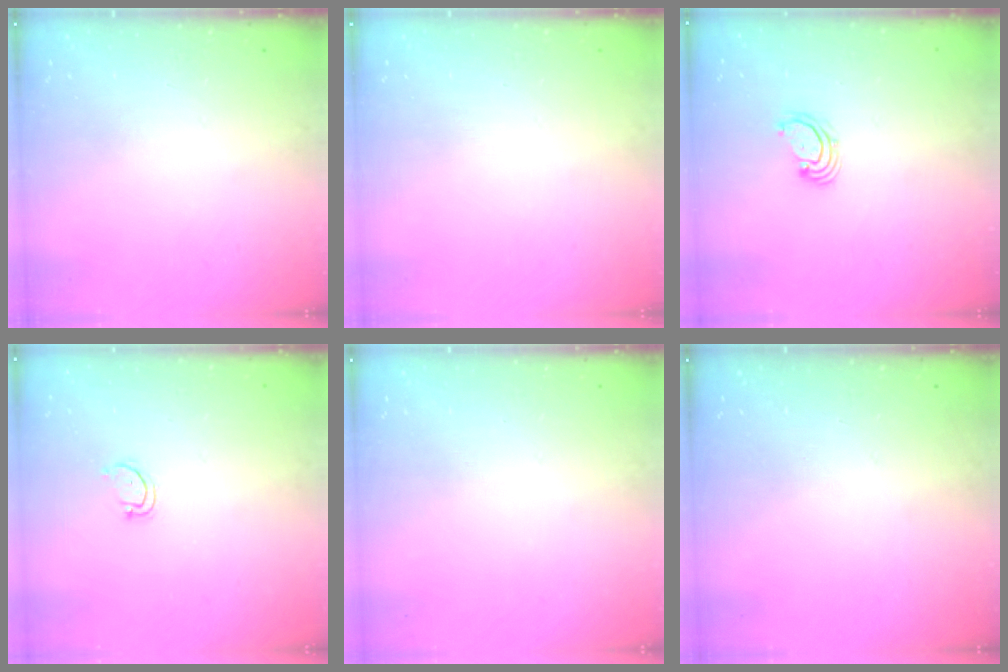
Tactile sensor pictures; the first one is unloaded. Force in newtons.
{"total": 0.0}
{"total": 2.7, "press": 2.6, "slide": 0.6}
{"total": 2.6, "press": 2.6, "slide": 0.2}
{"total": 0.0}
{"total": 0.0}